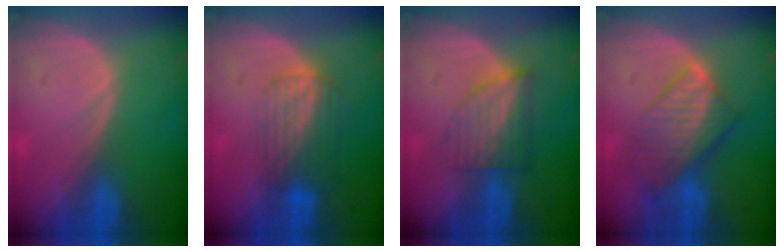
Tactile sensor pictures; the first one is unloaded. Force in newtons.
{"total": 6.8, "press": 5.7, "slide": 3.7}
{"total": 6.2, "press": 5.5, "slide": 2.9}
{"total": 8.1, "press": 7.1, "slide": 4.0}